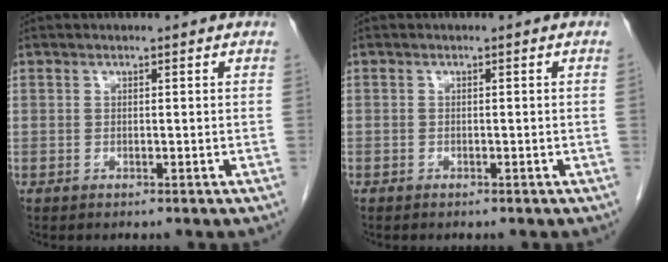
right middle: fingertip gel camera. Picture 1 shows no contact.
{"total": 0.0}